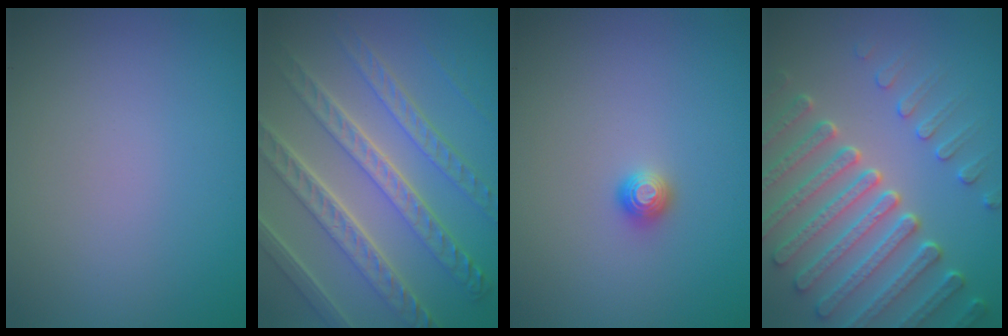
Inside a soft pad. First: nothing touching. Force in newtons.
{"total": 8.2, "press": 6.4, "slide": 5.1}
{"total": 1.0, "press": 1.0, "slide": 0.1}
{"total": 7.3, "press": 5.6, "slide": 4.7}